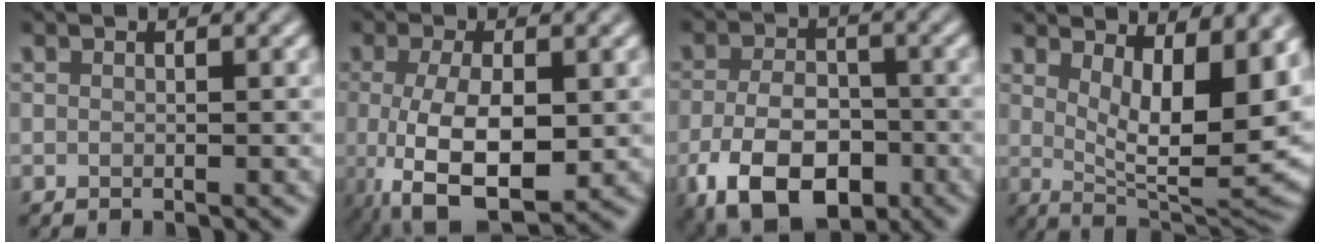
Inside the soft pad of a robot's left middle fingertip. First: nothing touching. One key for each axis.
{"total": 8.0, "fx": -1.2, "fy": 3.4, "fz": 7.2, "tx": -0.148, "ty": -0.018, "tz": -0.014}
{"total": 8.1, "fx": -3.5, "fy": 4.8, "fz": 5.6, "tx": -0.113, "ty": -0.009, "tz": -0.063}
{"total": 10.7, "fx": 3.6, "fy": 3.8, "fz": 9.3, "tx": -0.120, "ty": -0.019, "tz": 0.063}